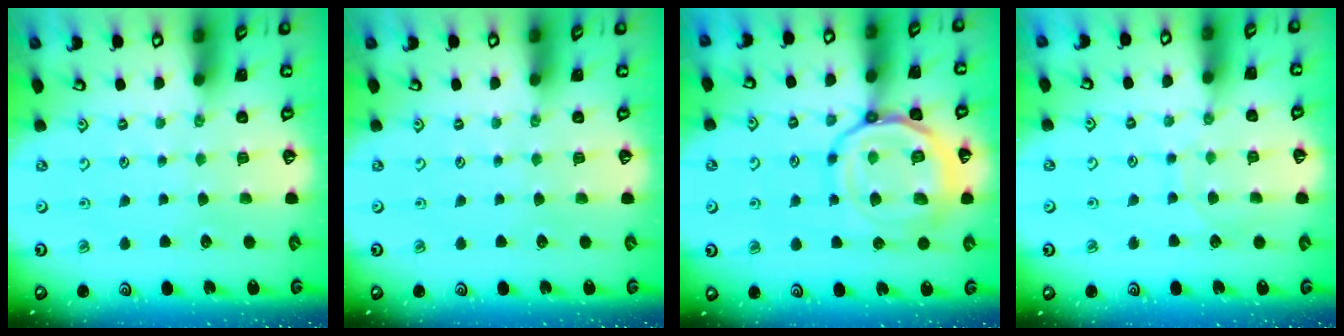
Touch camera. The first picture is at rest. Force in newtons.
{"total": 0.0}
{"total": 17.5, "press": 17.4, "slide": 1.6}
{"total": 6.7, "press": 6.7, "slide": 0.2}